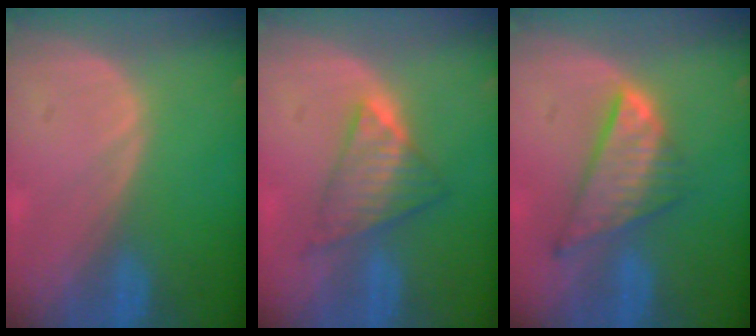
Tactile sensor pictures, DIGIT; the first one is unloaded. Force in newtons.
{"total": 6.1, "press": 6.0, "slide": 1.0}
{"total": 8.4, "press": 7.2, "slide": 4.3}